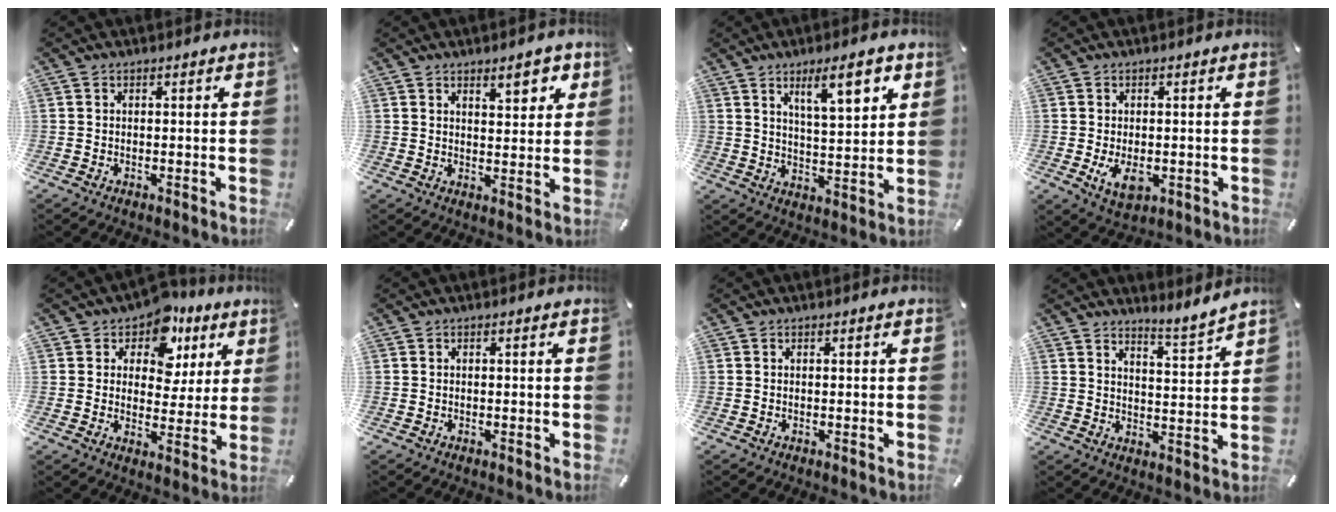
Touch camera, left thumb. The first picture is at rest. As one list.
[{"total": 6.2, "force": [4.1, 2.9, 3.6], "torque": [-0.032, -0.024, 0.065]}, {"total": 11.1, "force": [6.5, 3.7, 8.1], "torque": [-0.116, -0.028, 0.105]}, {"total": 5.0, "force": [-0.8, 3.2, 3.8], "torque": [-0.077, -0.011, -0.018]}, {"total": 10.3, "force": [5.8, 7.2, 4.5], "torque": [-0.067, -0.034, 0.101]}, {"total": 0.0}, {"total": 0.0}, {"total": 5.0, "force": [4.9, 0.1, 1.1], "torque": [-0.017, -0.052, 0.081]}]